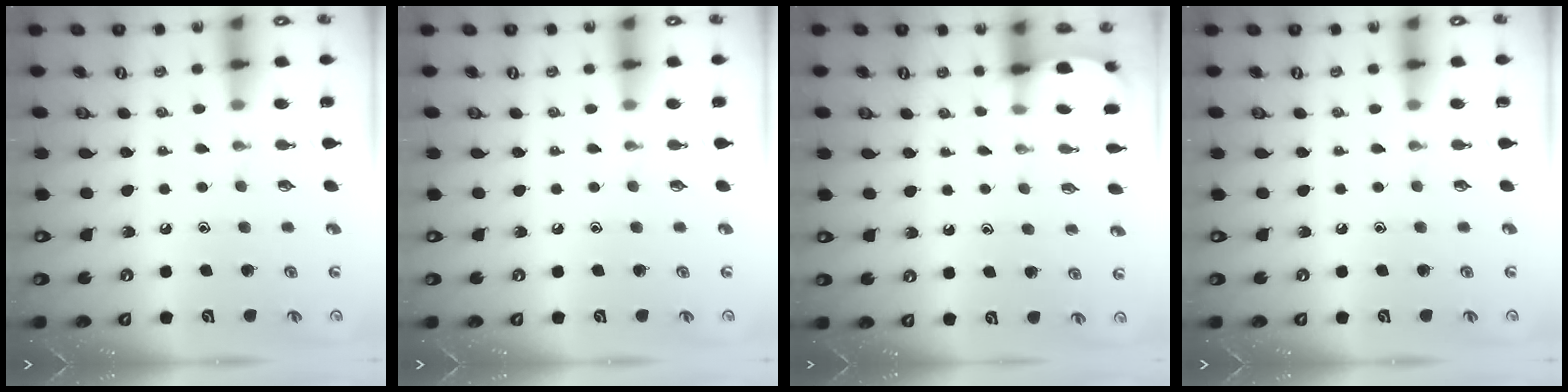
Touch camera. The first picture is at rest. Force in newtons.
{"total": 0.0}
{"total": 1.3, "press": 1.3, "slide": 0.1}
{"total": 0.0}